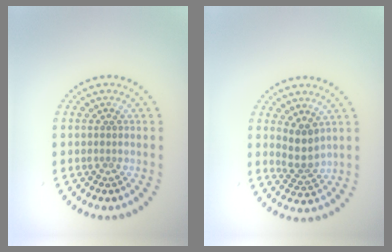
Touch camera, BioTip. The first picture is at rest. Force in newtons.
{"total": 2.8, "press": 2.2, "slide": 1.6}